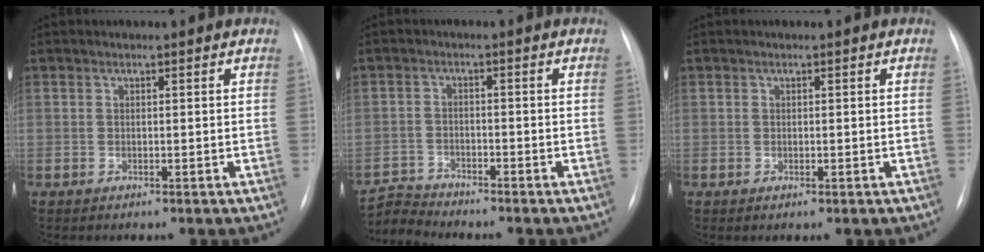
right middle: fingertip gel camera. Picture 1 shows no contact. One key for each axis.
{"total": 4.2, "fx": -4.1, "fy": -0.5, "fz": -1.1, "tx": 0.018, "ty": -0.011, "tz": -0.075}
{"total": 0.7, "fx": -0.4, "fy": 0.3, "fz": 0.5, "tx": -0.008, "ty": -0.002, "tz": -0.002}